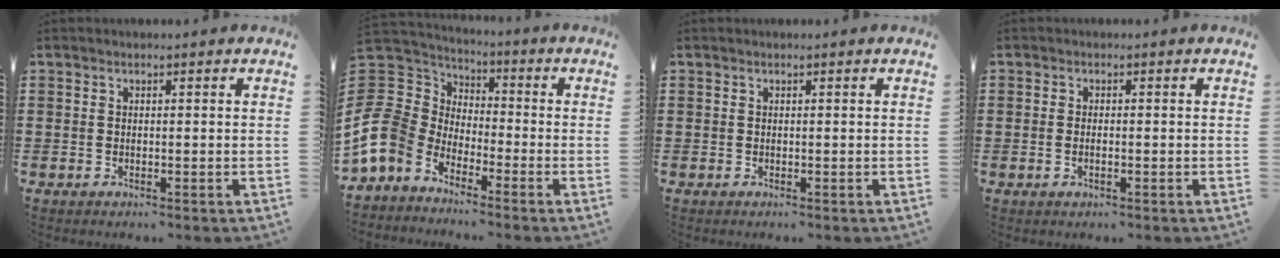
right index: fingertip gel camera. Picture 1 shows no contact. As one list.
[{"total": 8.1, "force": [-4.6, 6.3, 2.1], "torque": [-0.109, -0.010, -0.101]}, {"total": 0.0}, {"total": 1.0, "force": [-0.1, 0.4, 0.9], "torque": [-0.017, -0.002, -0.002]}]